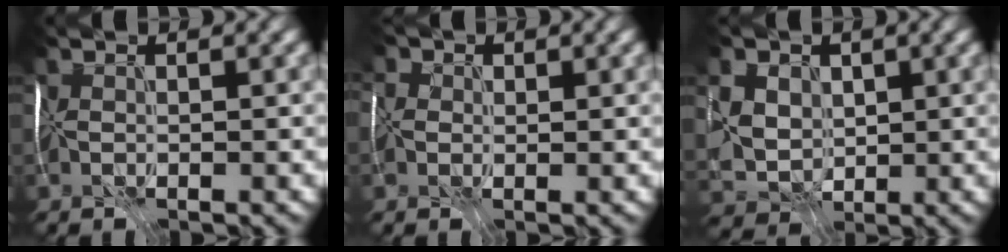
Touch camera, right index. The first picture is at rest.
{"total": 4.7, "force": [1.3, 3.7, 2.4], "torque": [-0.047, 0.027, -0.019]}
{"total": 7.2, "force": [2.3, 5.7, 3.8], "torque": [-0.075, 0.026, 0.029]}